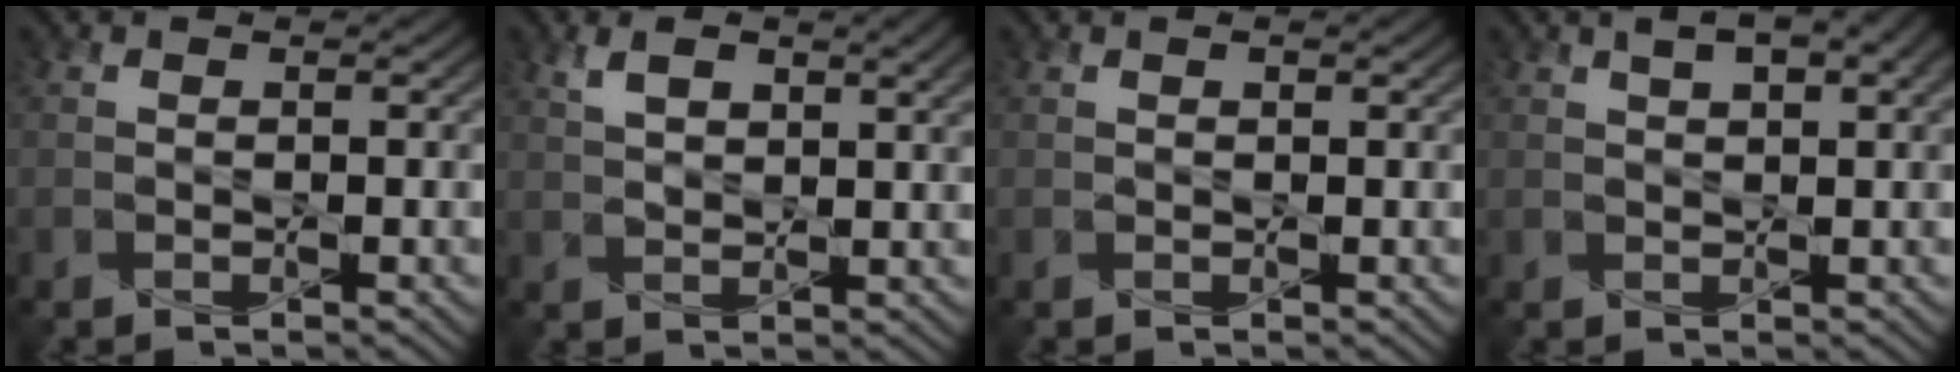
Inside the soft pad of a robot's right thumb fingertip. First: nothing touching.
{"total": 5.9, "force": [3.0, 2.2, 4.6], "torque": [-0.092, 0.006, 0.058]}
{"total": 0.7, "force": [0.4, 0.2, 0.5], "torque": [-0.010, 0.002, 0.008]}
{"total": 5.7, "force": [2.9, 2.0, 4.4], "torque": [-0.077, 0.009, 0.047]}